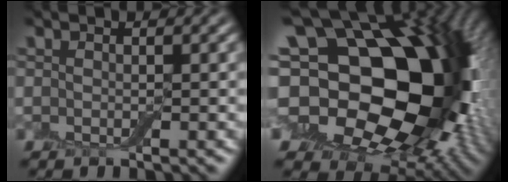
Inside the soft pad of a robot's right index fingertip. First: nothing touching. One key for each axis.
{"total": 20.8, "fx": -0.2, "fy": 14.8, "fz": 14.7, "tx": -0.240, "ty": 0.002, "tz": -0.003}